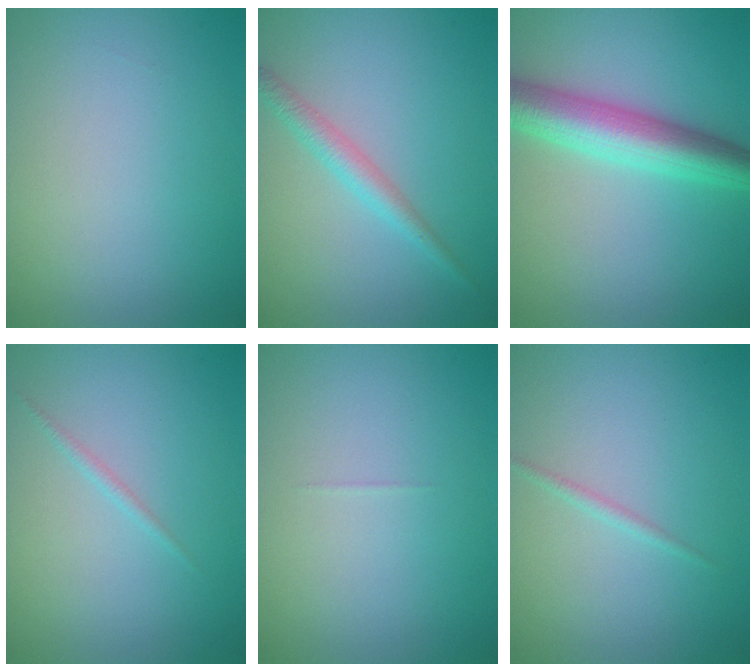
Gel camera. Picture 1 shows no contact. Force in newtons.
{"total": 2.1, "press": 2.1, "slide": 0.1}
{"total": 6.3, "press": 6.3, "slide": 0.1}
{"total": 0.6, "press": 0.6, "slide": 0.1}
{"total": 0.0}
{"total": 0.8, "press": 0.8, "slide": 0.1}